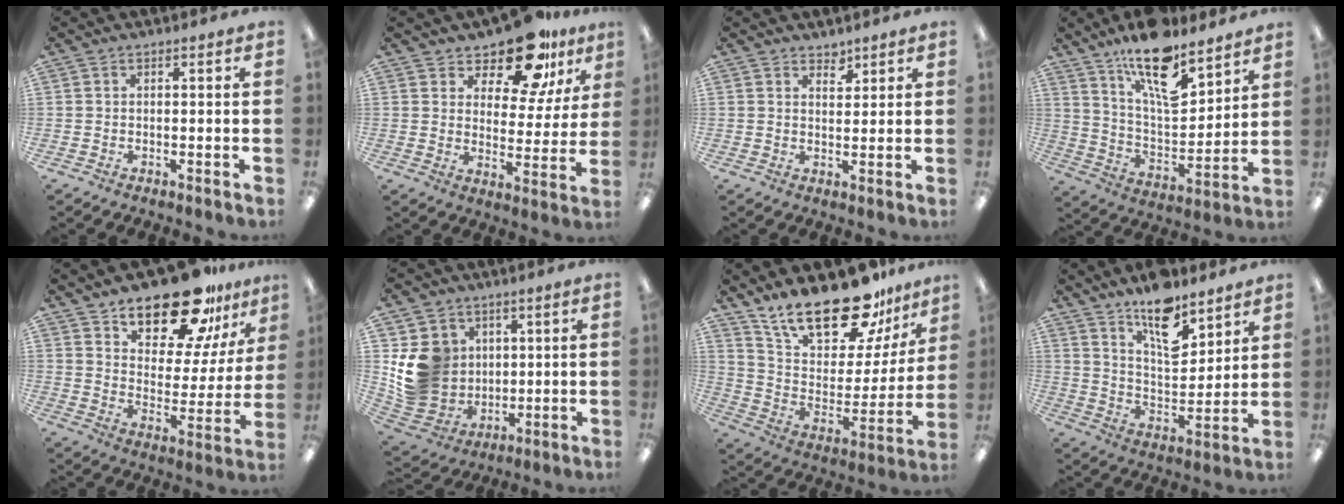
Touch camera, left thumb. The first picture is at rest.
{"total": 15.3, "force": [12.0, 6.0, 7.3], "torque": [-0.124, -0.076, 0.211]}
{"total": 2.8, "force": [2.5, 1.2, 0.4], "torque": [0.014, -0.020, 0.041]}
{"total": 17.6, "force": [12.7, 6.6, 10.2], "torque": [-0.165, -0.080, 0.216]}
{"total": 19.2, "force": [15.7, 7.2, 8.3], "torque": [-0.133, -0.114, 0.272]}
{"total": 13.3, "force": [2.6, 12.2, 4.6], "torque": [-0.112, -0.014, 0.060]}
{"total": 22.7, "force": [18.0, 8.6, 11.0], "torque": [-0.184, -0.120, 0.315]}
{"total": 13.7, "force": [10.1, 5.6, 7.3], "torque": [-0.105, -0.066, 0.176]}